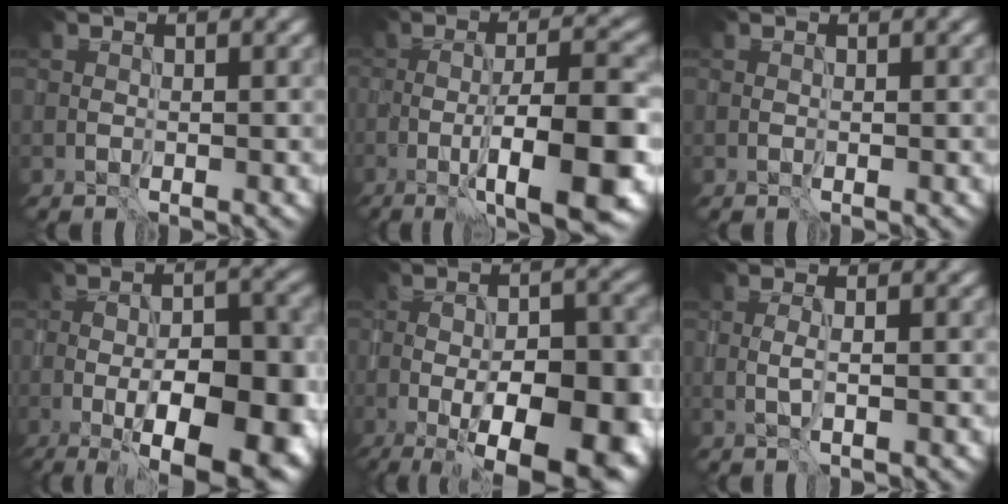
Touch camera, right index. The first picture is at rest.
{"total": 10.3, "force": [-3.5, 2.4, 9.4], "torque": [-0.126, 0.004, -0.054]}
{"total": 0.0}
{"total": 12.7, "force": [-4.3, 4.8, 11.0], "torque": [-0.137, 0.001, -0.063]}
{"total": 13.5, "force": [-4.9, 5.2, 11.4], "torque": [-0.143, -0.002, -0.070]}
{"total": 0.9, "force": [0.0, 0.0, 0.9], "torque": [-0.021, 0.001, -0.001]}